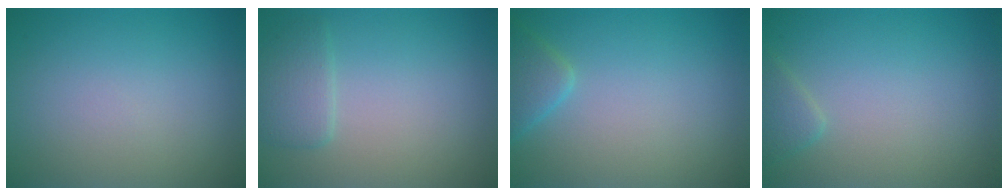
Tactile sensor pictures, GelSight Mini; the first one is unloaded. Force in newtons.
{"total": 2.0, "press": 2.0, "slide": 0.3}
{"total": 2.3, "press": 2.2, "slide": 0.2}
{"total": 1.4, "press": 1.4, "slide": 0.1}